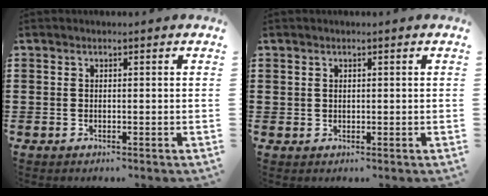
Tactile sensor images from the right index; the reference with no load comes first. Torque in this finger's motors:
{"motor_torque": [-0.42, 1.02, -0.08, -0.01]}